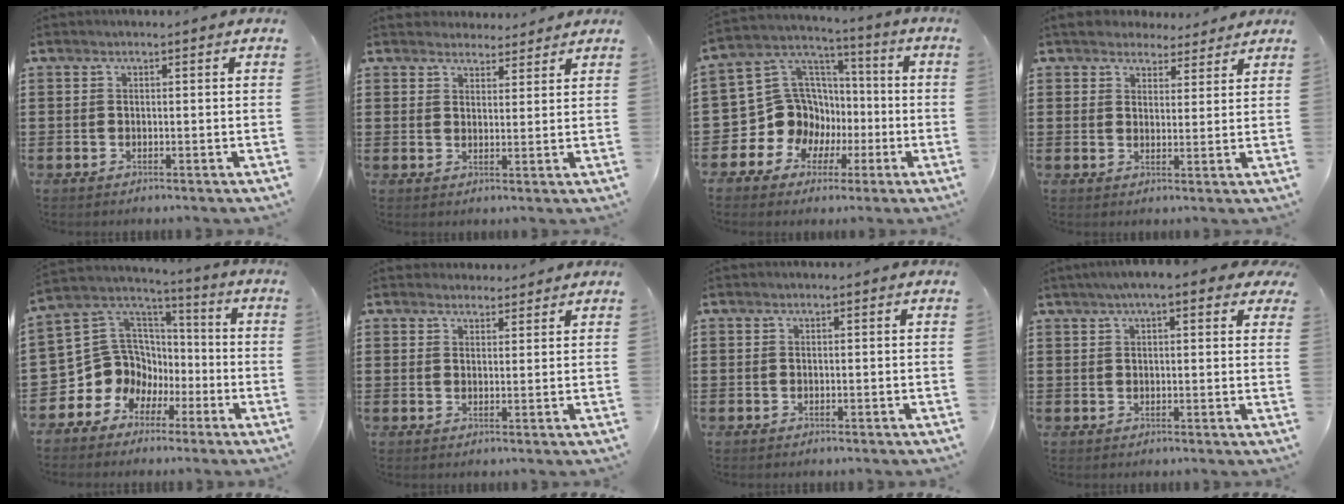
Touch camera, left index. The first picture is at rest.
{"total": 3.3, "force": [3.0, 1.2, -0.1], "torque": [-0.009, -0.003, 0.059]}
{"total": 12.7, "force": [-2.2, 11.9, 3.7], "torque": [-0.126, -0.015, -0.025]}
{"total": 4.3, "force": [3.9, 1.8, 0.6], "torque": [-0.028, -0.003, 0.074]}
{"total": 10.3, "force": [-2.2, 9.9, 1.4], "torque": [-0.085, -0.022, -0.030]}
{"total": 2.5, "force": [2.3, 0.9, 0.0], "torque": [-0.005, 0.001, 0.046]}
{"total": 0.0}
{"total": 4.7, "force": [3.1, 0.9, 3.4], "torque": [-0.074, 0.006, 0.054]}